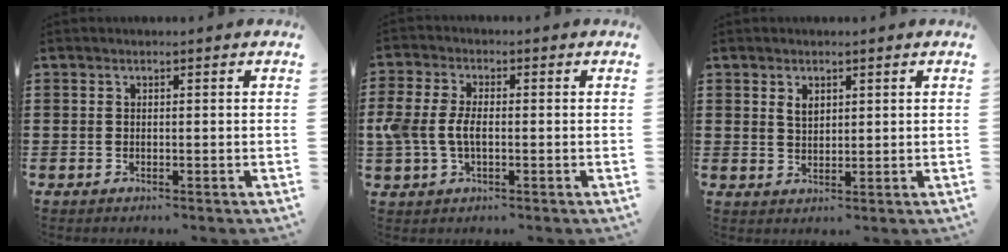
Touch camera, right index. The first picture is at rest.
{"total": 4.9, "force": [-0.7, 2.8, 4.0], "torque": [-0.110, -0.009, -0.022]}
{"total": 2.0, "force": [1.1, 1.3, 1.2], "torque": [-0.026, 0.004, 0.020]}